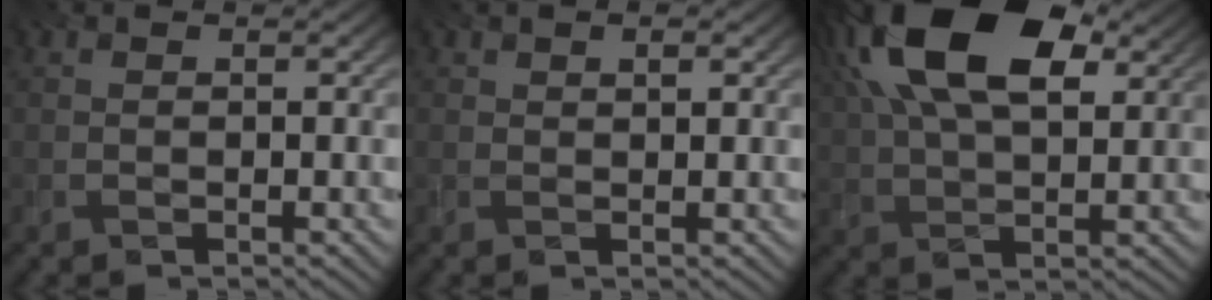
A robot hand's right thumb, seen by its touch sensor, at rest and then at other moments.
{"total": 1.0, "force": [0.8, 0.4, 0.5], "torque": [-0.007, 0.002, 0.014]}
{"total": 17.7, "force": [7.6, 9.2, 13.0], "torque": [-0.251, 0.060, 0.103]}